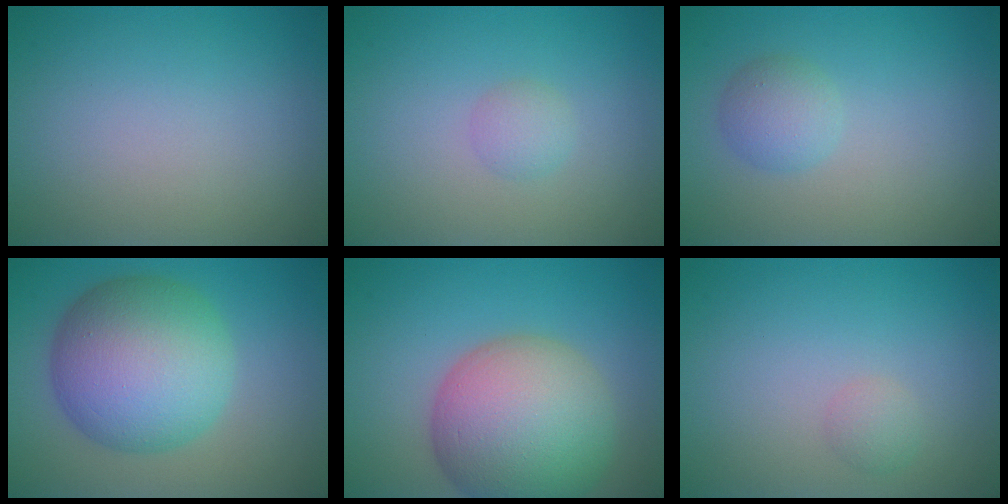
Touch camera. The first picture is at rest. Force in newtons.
{"total": 1.3, "press": 1.3, "slide": 0.1}
{"total": 2.2, "press": 2.2, "slide": 0.1}
{"total": 10.8, "press": 10.8, "slide": 0.2}
{"total": 11.3, "press": 11.3, "slide": 0.8}
{"total": 1.1, "press": 1.1, "slide": 0.1}